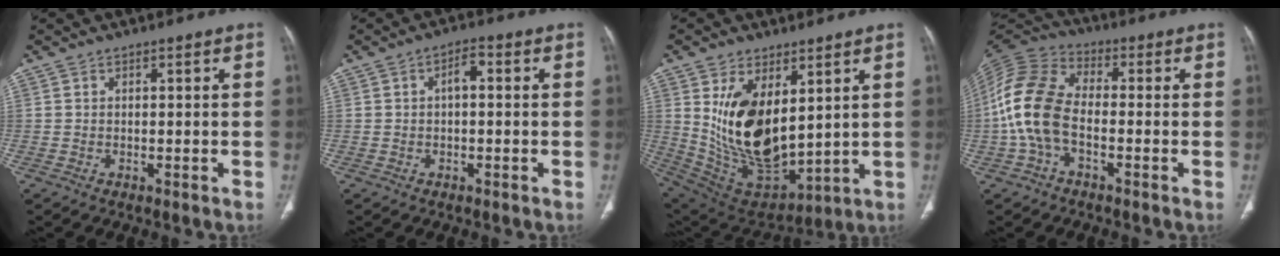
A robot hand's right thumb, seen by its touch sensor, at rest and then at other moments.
{"total": 3.0, "force": [0.2, 1.4, 2.7], "torque": [-0.041, 0.011, -0.003]}
{"total": 18.5, "force": [4.5, 10.2, 14.8], "torque": [-0.247, -0.034, 0.115]}
{"total": 13.2, "force": [-2.4, 8.0, 10.3], "torque": [-0.224, 0.033, -0.055]}